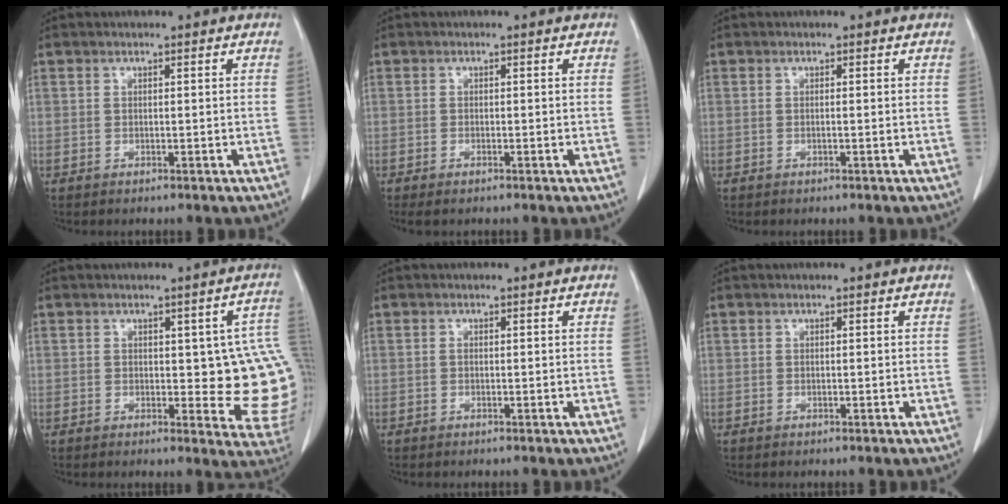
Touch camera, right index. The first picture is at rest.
{"total": 1.2, "force": [-0.8, 0.3, 0.8], "torque": [-0.014, -0.002, -0.011]}
{"total": 0.0}
{"total": 11.5, "force": [0.9, 4.1, 10.7], "torque": [-0.107, 0.001, 0.011]}
{"total": 0.0}
{"total": 0.0}